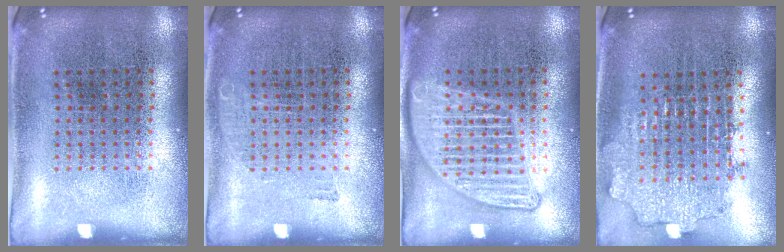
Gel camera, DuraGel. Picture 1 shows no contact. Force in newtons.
{"total": 0.5, "press": 0.5, "slide": 0.1}
{"total": 2.1, "press": 2.1, "slide": 0.2}
{"total": 2.0, "press": 1.5, "slide": 1.3}